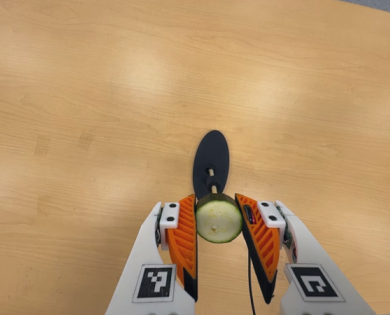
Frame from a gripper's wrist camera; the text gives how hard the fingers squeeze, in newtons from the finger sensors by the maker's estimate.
{"total": 9.6, "left": 9.2, "right": 10.1}